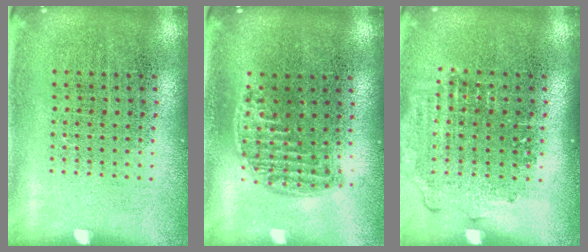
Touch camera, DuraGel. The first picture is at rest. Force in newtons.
{"total": 1.2, "press": 1.1, "slide": 0.5}
{"total": 1.3, "press": 1.1, "slide": 0.6}